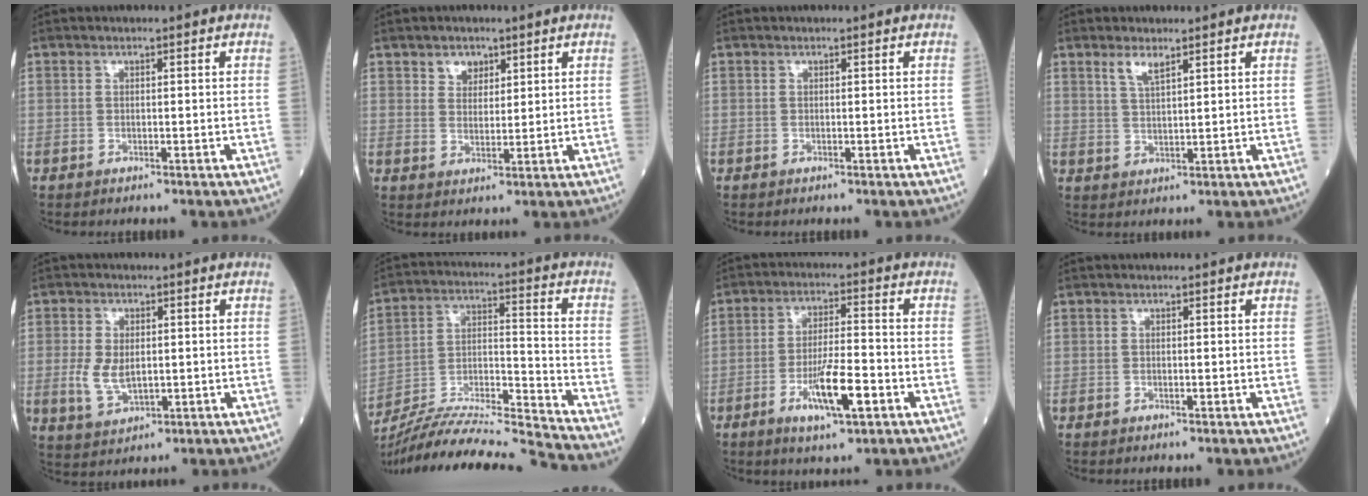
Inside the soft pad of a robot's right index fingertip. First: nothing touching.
{"total": 3.1, "force": [2.0, 2.1, 1.1], "torque": [-0.017, 0.001, 0.035]}
{"total": 0.0}
{"total": 3.0, "force": [2.1, 0.5, 2.1], "torque": [-0.043, -0.003, 0.043]}
{"total": 5.9, "force": [-0.3, 3.3, 4.8], "torque": [-0.106, -0.003, 0.001]}
{"total": 19.7, "force": [-18.7, -2.0, 6.0], "torque": [-0.118, -0.002, -0.319]}
{"total": 9.1, "force": [-3.7, 1.6, 8.2], "torque": [-0.148, -0.007, -0.062]}
{"total": 0.5, "force": [-0.1, 0.2, 0.5], "torque": [-0.006, -0.002, -0.001]}